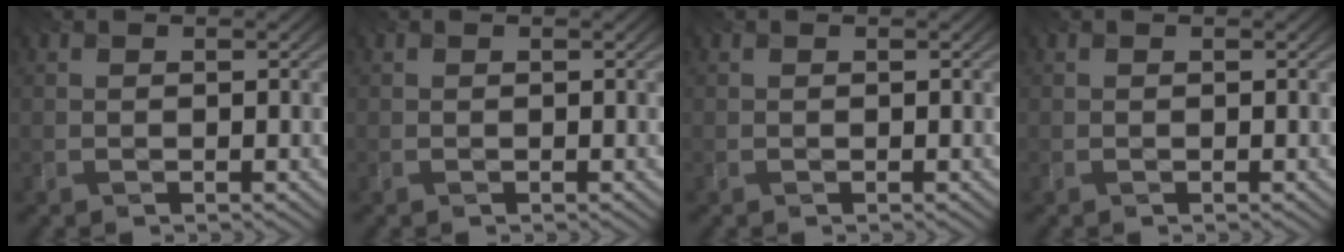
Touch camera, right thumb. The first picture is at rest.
{"total": 0.0}
{"total": 0.0}
{"total": 0.0}